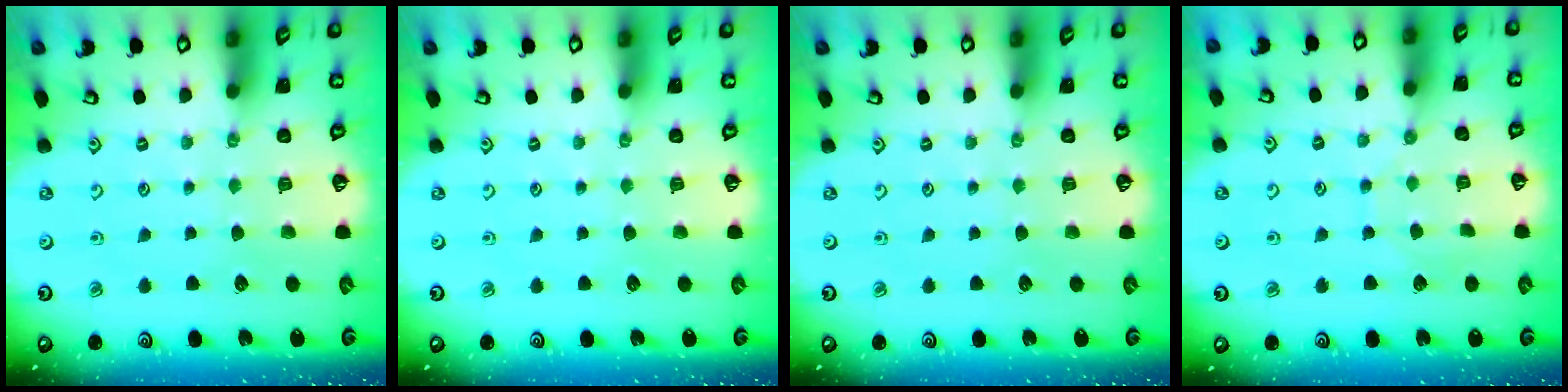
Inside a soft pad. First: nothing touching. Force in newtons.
{"total": 0.0}
{"total": 0.0}
{"total": 3.8, "press": 3.8, "slide": 0.3}